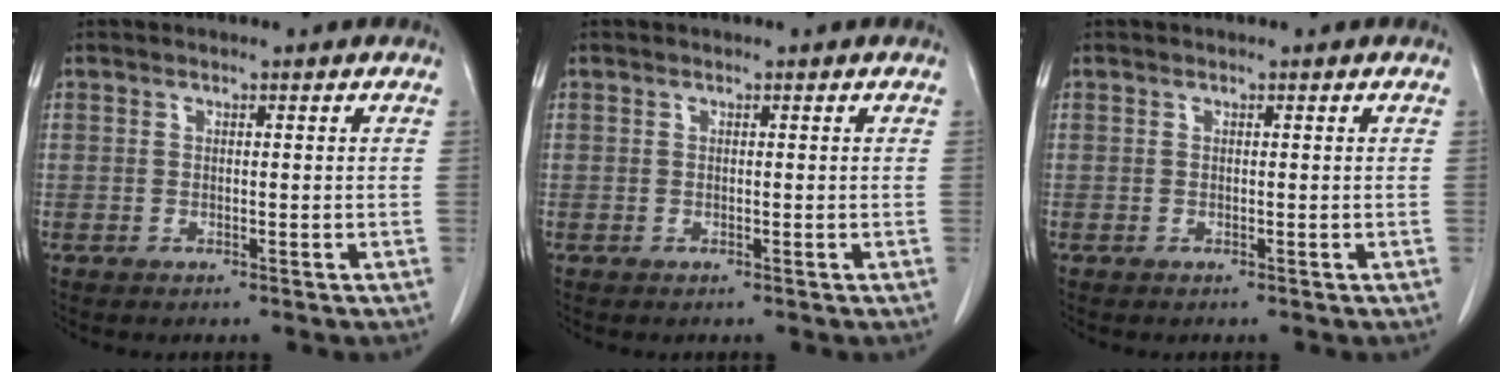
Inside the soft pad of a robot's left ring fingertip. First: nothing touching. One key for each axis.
{"total": 0.0}
{"total": 0.0}